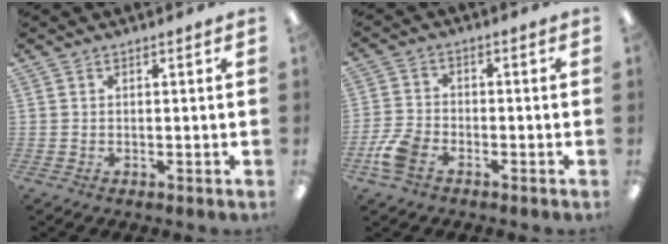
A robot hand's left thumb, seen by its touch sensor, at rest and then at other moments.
{"total": 6.6, "force": [-3.7, 4.0, 3.8], "torque": [-0.086, 0.012, -0.071]}